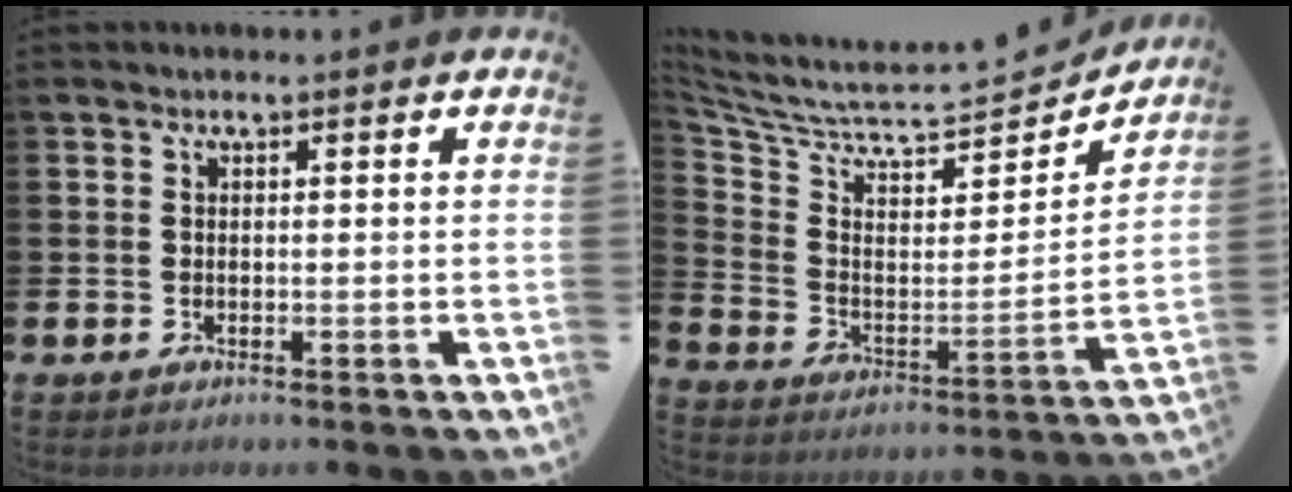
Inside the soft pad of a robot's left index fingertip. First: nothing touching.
{"total": 6.7, "force": [6.1, 1.6, 2.3], "torque": [-0.084, -0.058, 0.099]}